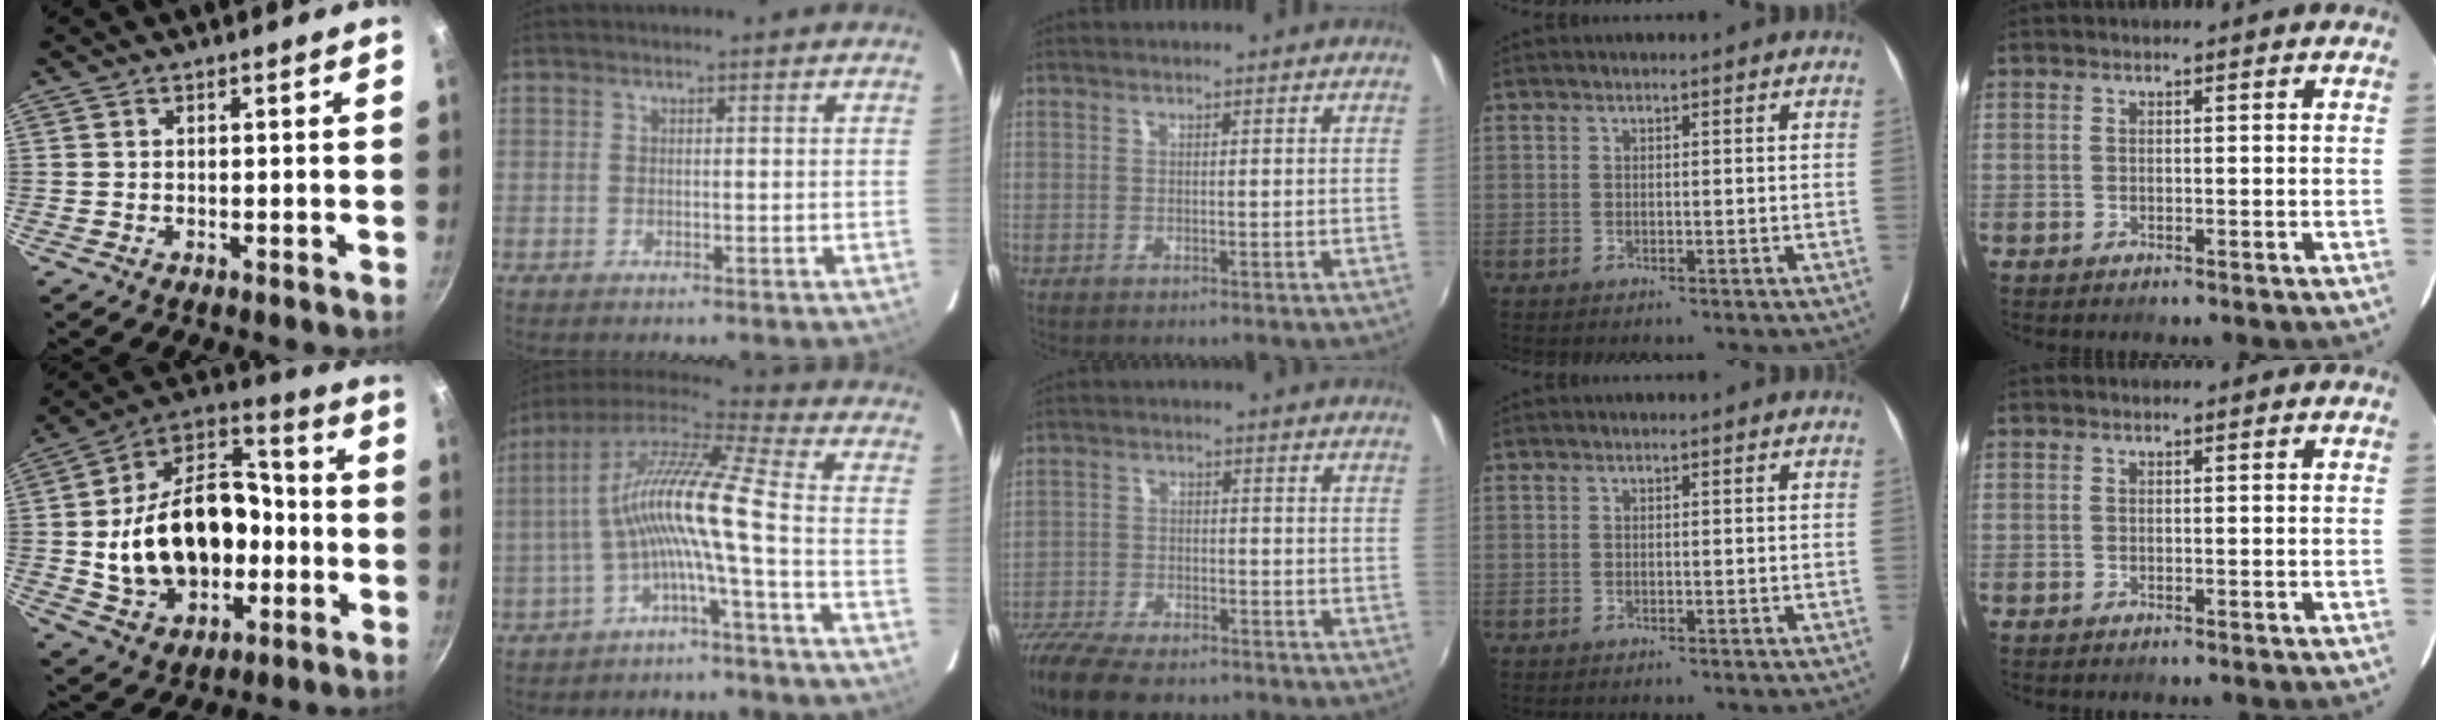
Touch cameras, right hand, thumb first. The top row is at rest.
{"thumb": {"total": 24.1, "force": [-3.2, 16.8, 17.0], "torque": [-0.271, 0.062, -0.046]}, "index": {"total": 13.5, "force": [-3.1, 0.1, 13.1], "torque": [-0.252, 0.014, -0.065]}, "middle": {"total": 15.6, "force": [-12.6, 5.4, 7.5], "torque": [-0.177, -0.037, -0.215]}}